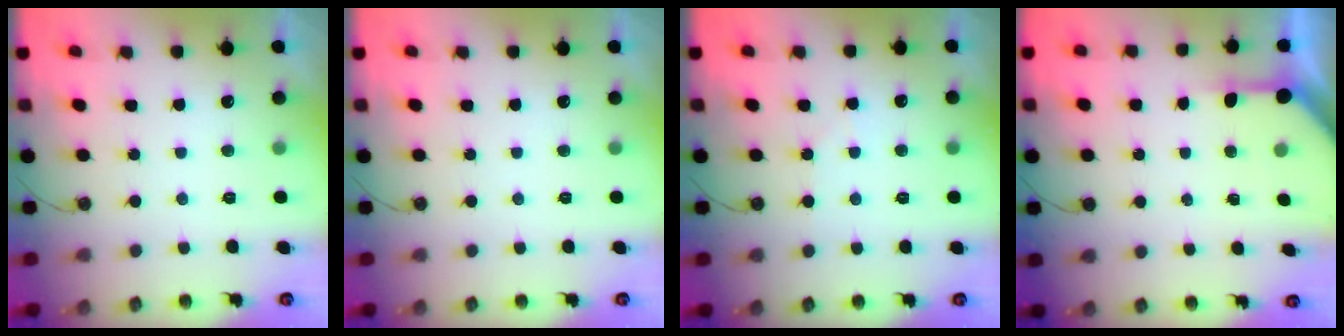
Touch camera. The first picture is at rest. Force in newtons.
{"total": 0.0}
{"total": 3.2, "press": 3.1, "slide": 0.6}
{"total": 4.6, "press": 4.5, "slide": 0.4}